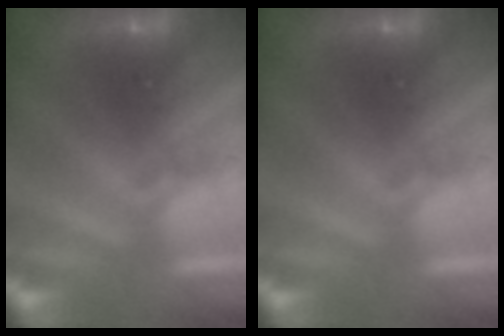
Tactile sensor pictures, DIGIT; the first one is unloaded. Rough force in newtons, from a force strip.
{"total": 0.0}